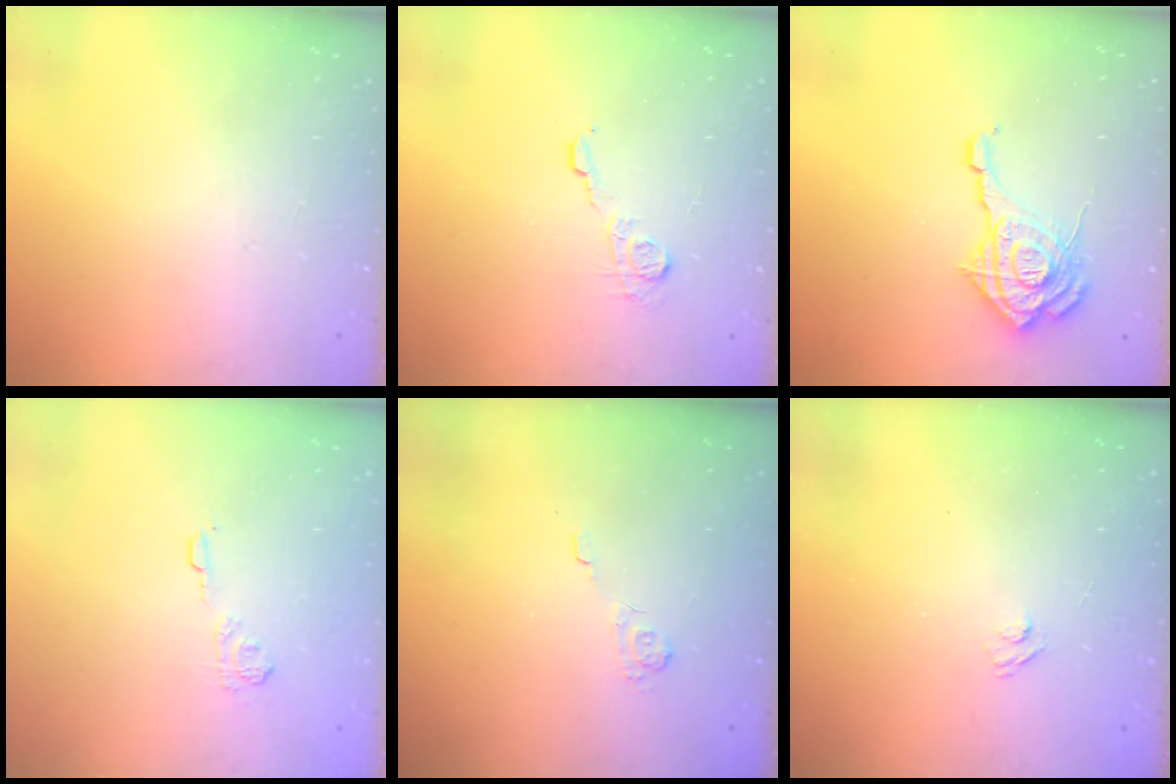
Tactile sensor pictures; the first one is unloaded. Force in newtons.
{"total": 7.3, "press": 7.2, "slide": 0.4}
{"total": 16.9, "press": 16.8, "slide": 1.7}
{"total": 5.2, "press": 4.9, "slide": 1.5}
{"total": 2.2, "press": 1.7, "slide": 1.4}
{"total": 2.7, "press": 2.5, "slide": 0.9}